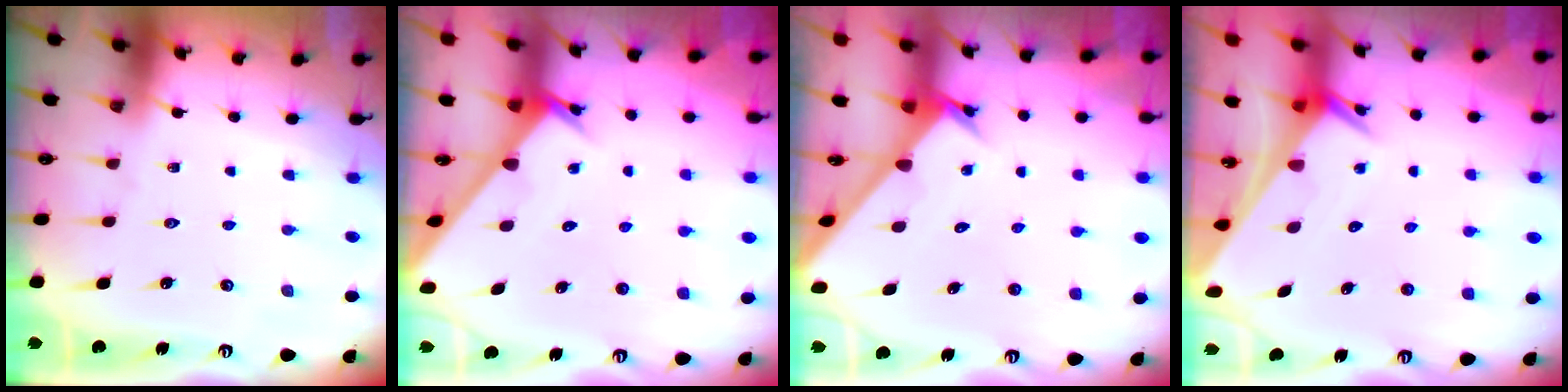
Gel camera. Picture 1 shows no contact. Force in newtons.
{"total": 3.8, "press": 3.8, "slide": 0.3}
{"total": 2.7, "press": 2.6, "slide": 0.2}
{"total": 2.5, "press": 2.5, "slide": 0.1}